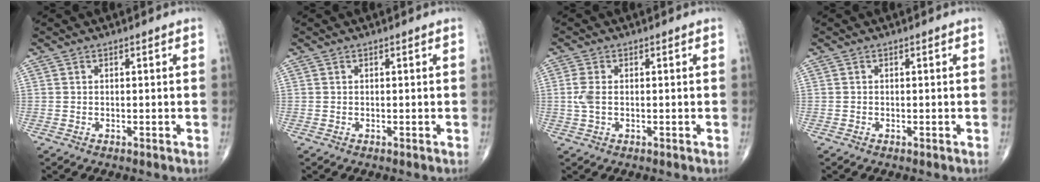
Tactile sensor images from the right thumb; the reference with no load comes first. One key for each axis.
{"total": 0.0}
{"total": 2.9, "fx": 0.0, "fy": 1.5, "fz": 2.4, "tx": -0.071, "ty": 0.002, "tz": -0.003}
{"total": 0.0}